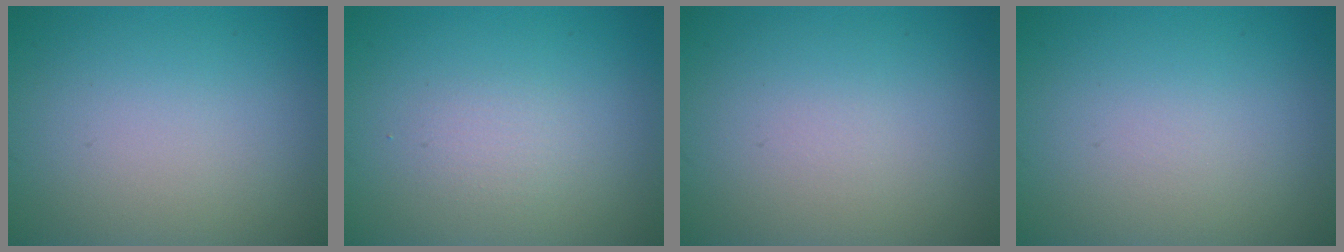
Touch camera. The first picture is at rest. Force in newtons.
{"total": 1.1, "press": 1.1, "slide": 0.2}
{"total": 0.0}
{"total": 0.0}